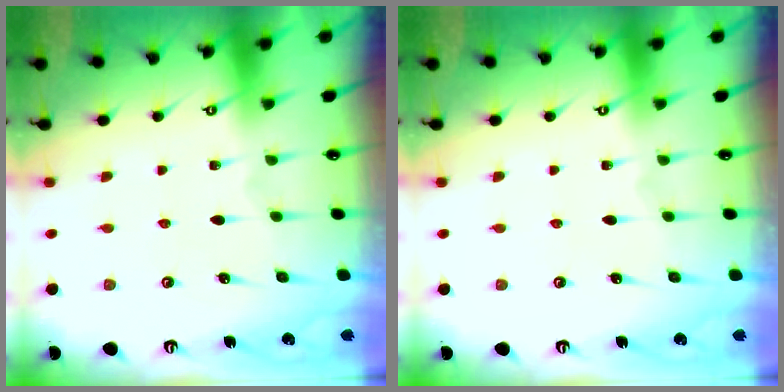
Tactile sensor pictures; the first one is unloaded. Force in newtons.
{"total": 0.0}